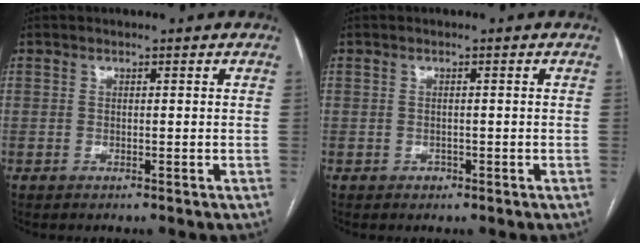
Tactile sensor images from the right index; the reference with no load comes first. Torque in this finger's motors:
{"motor_torque": [0.02, 0.01, -0.08, -0.04]}